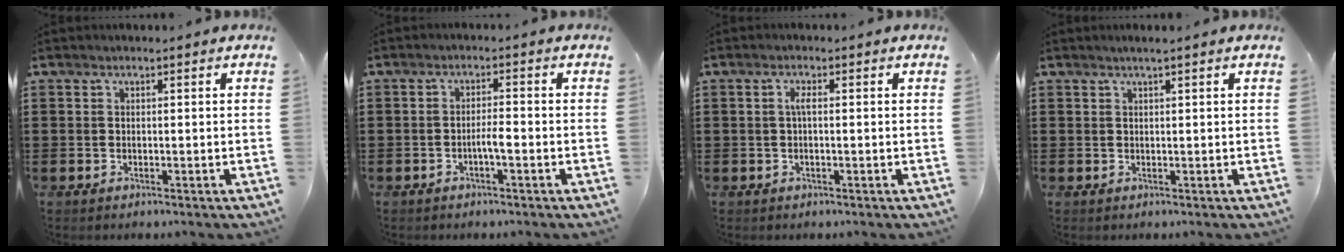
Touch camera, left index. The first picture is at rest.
{"total": 2.5, "force": [-1.0, 0.3, 2.3], "torque": [-0.043, 0.004, -0.019]}
{"total": 1.6, "force": [0.1, 0.3, 1.6], "torque": [-0.032, 0.003, 0.001]}
{"total": 1.0, "force": [0.7, 0.0, 0.7], "torque": [-0.013, 0.001, 0.012]}